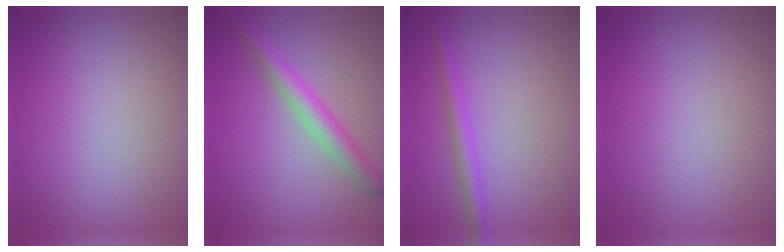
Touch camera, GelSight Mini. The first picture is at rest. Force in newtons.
{"total": 3.2, "press": 3.2, "slide": 0.0}
{"total": 1.8, "press": 1.8, "slide": 0.1}
{"total": 0.0}